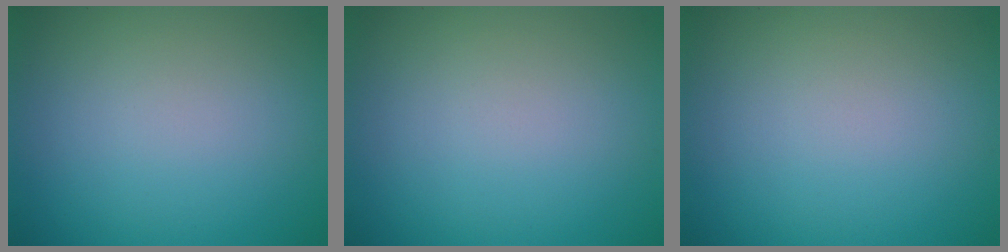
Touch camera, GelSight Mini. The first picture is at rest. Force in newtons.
{"total": 0.0}
{"total": 0.0}